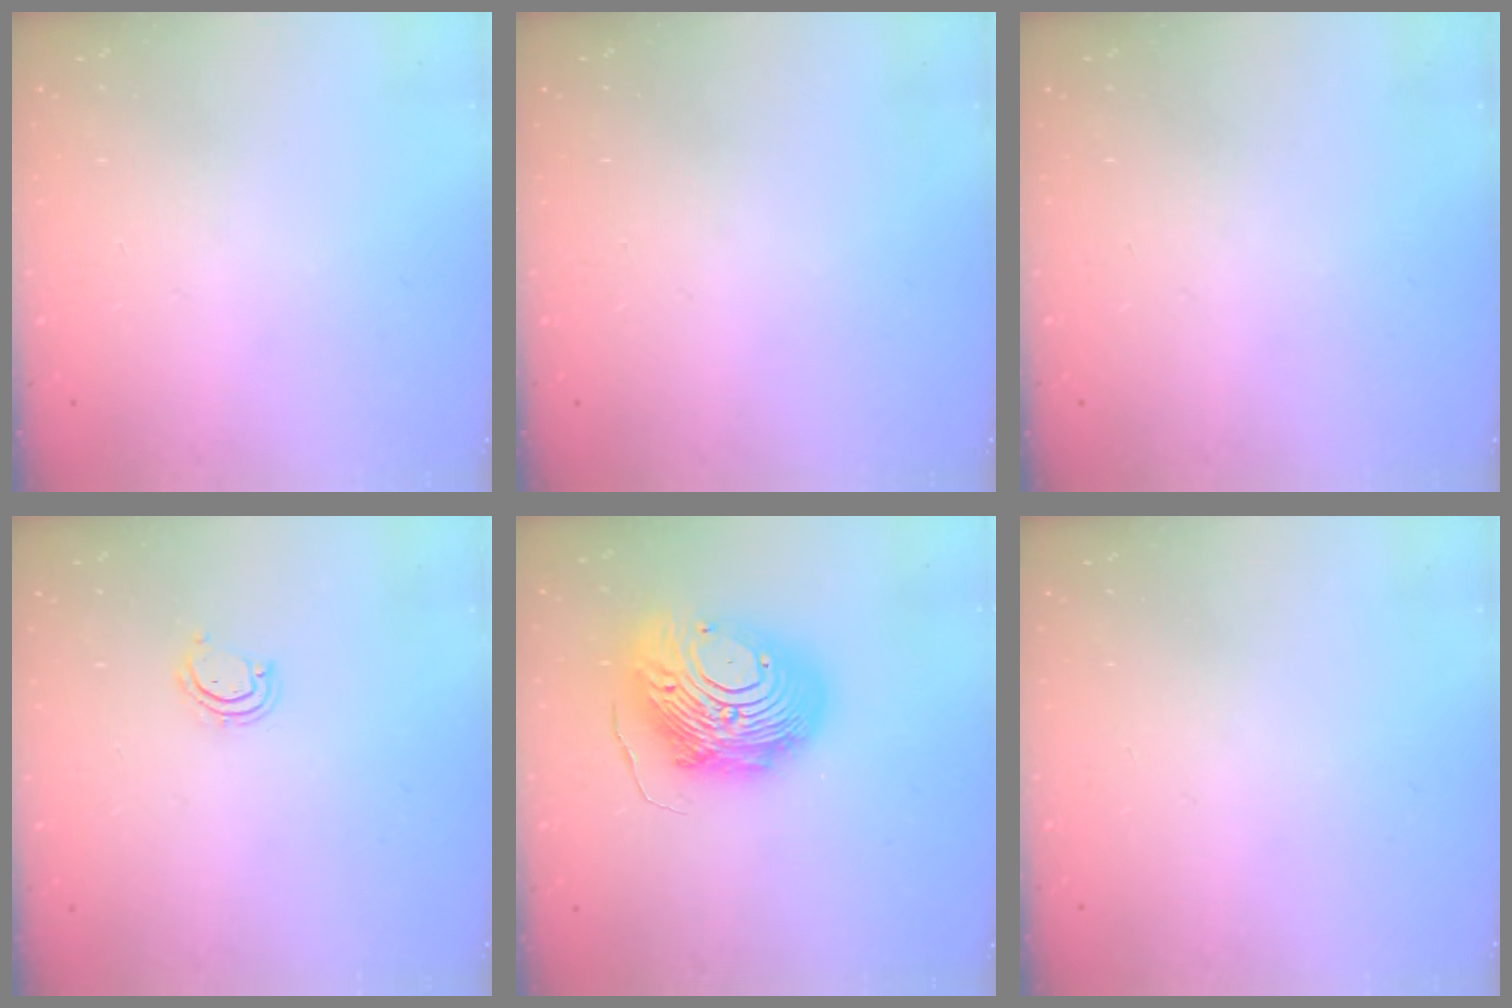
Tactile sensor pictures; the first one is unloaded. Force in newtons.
{"total": 0.0}
{"total": 0.0}
{"total": 3.7, "press": 3.6, "slide": 0.3}
{"total": 19.8, "press": 19.7, "slide": 1.9}
{"total": 0.0}